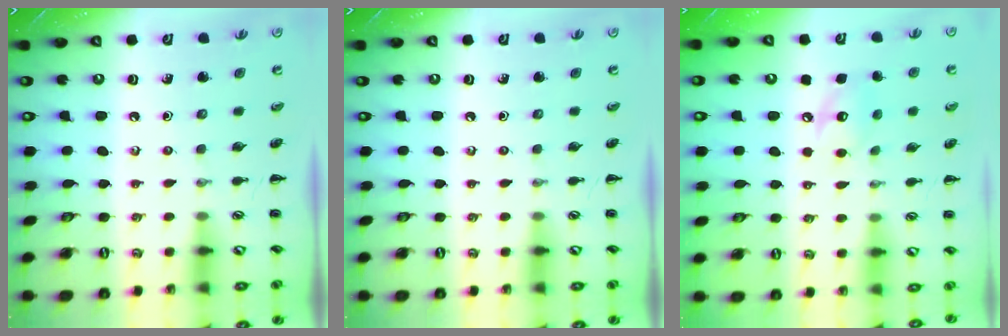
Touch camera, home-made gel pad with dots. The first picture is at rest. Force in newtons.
{"total": 0.0}
{"total": 8.4, "press": 8.4, "slide": 1.0}